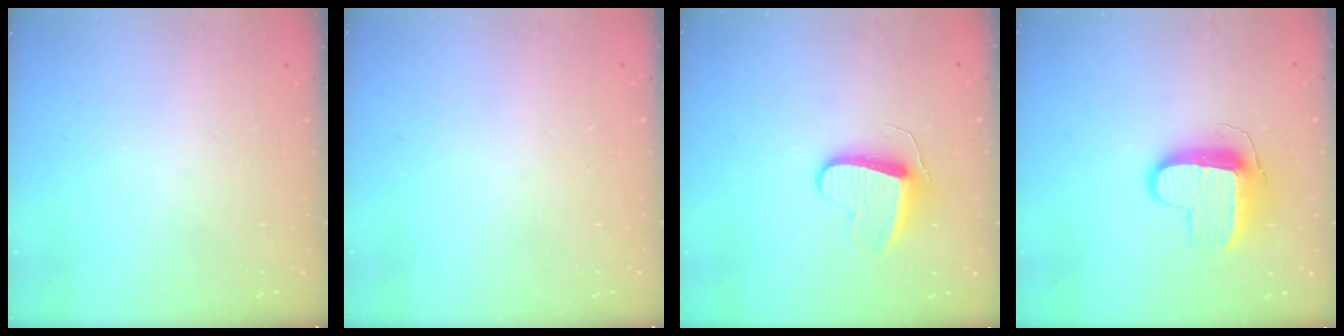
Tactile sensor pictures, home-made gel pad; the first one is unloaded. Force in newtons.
{"total": 0.5, "press": 0.5, "slide": 0.1}
{"total": 9.3, "press": 9.3, "slide": 0.6}
{"total": 9.4, "press": 9.3, "slide": 1.3}